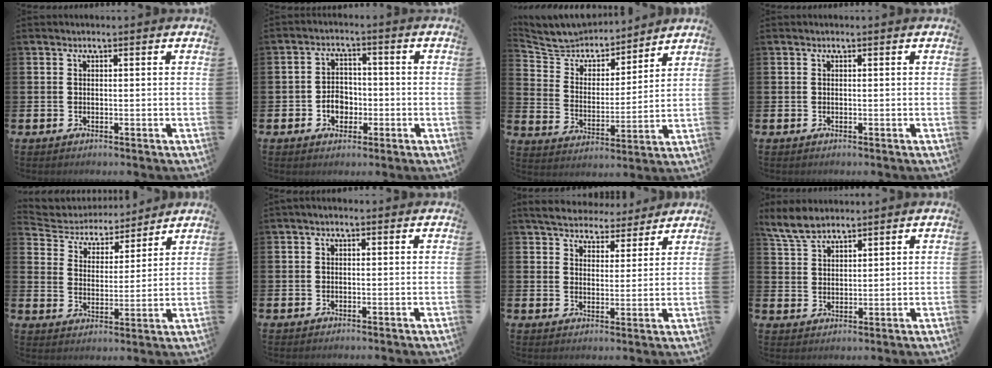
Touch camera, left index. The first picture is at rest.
{"total": 3.8, "force": [-1.1, 3.0, 2.0], "torque": [-0.032, 0.002, -0.026]}
{"total": 7.2, "force": [6.9, 2.0, 0.1], "torque": [-0.050, -0.056, 0.125]}
{"total": 0.0}
{"total": 4.8, "force": [4.5, 1.5, 0.0], "torque": [-0.037, -0.039, 0.074]}
{"total": 0.5, "force": [0.0, 0.2, 0.5], "torque": [-0.008, 0.004, -0.002]}
{"total": 5.3, "force": [5.1, 1.4, 0.3], "torque": [-0.030, -0.031, 0.089]}
{"total": 4.9, "force": [4.5, 1.4, 1.5], "torque": [-0.042, -0.011, 0.083]}